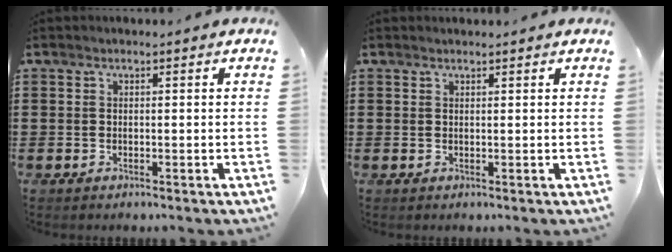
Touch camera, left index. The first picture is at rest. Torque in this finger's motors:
{"motor_torque": [2.14, 0.00, 0.09, 0.00]}